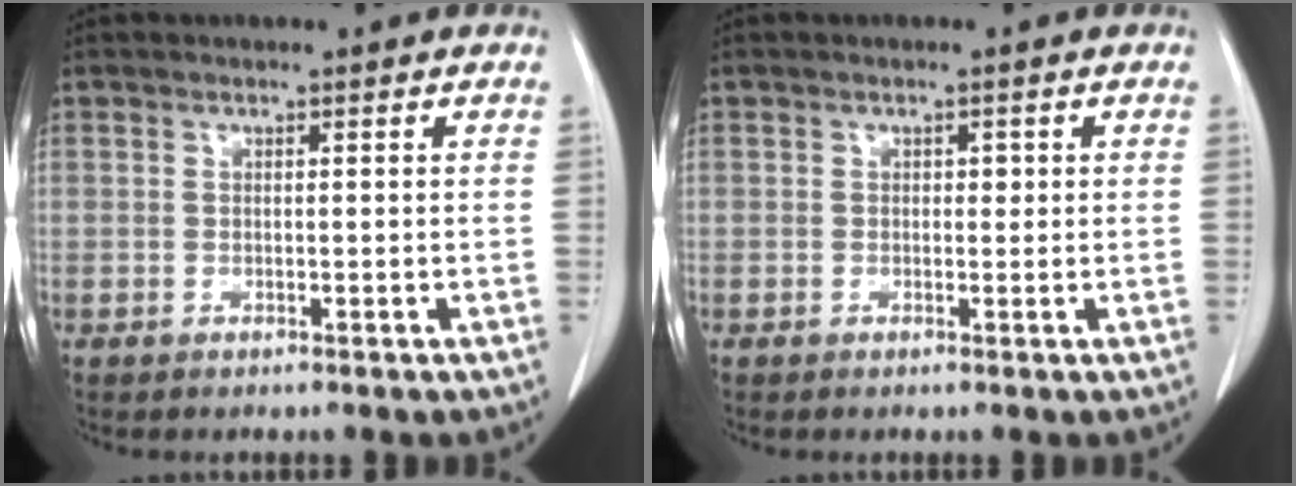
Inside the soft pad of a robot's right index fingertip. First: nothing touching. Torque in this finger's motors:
{"motor_torque": [0.11, -0.08, 0.00, 0.00]}